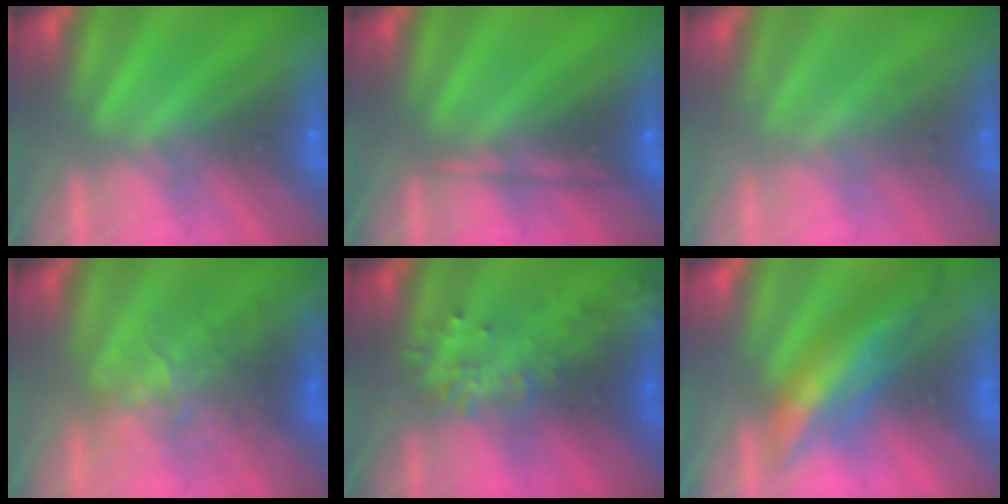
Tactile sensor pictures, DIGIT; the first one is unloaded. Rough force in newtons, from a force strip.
{"total": 2.1}
{"total": 2.2}
{"total": 2.6}
{"total": 2.9}
{"total": 3.7}